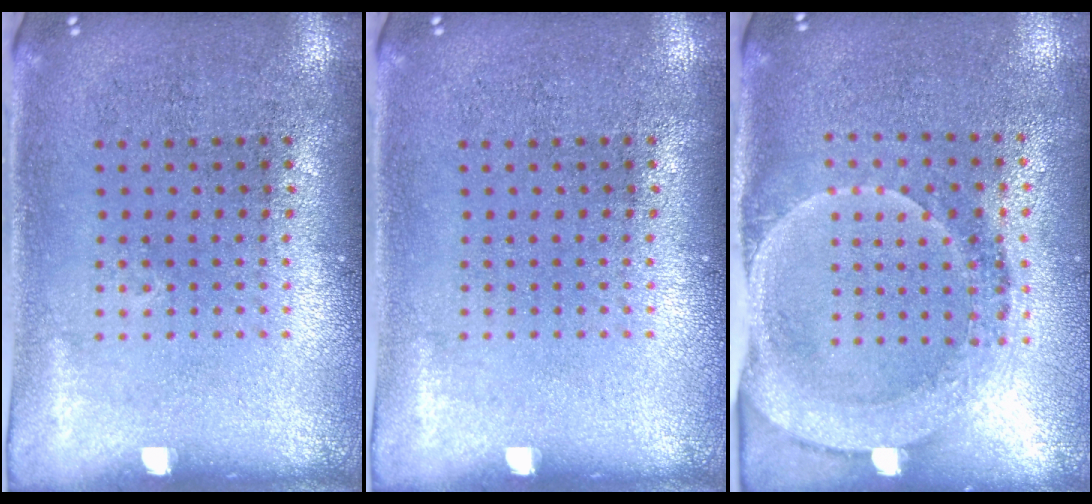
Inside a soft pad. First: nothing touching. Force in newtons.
{"total": 0.0}
{"total": 1.8, "press": 1.6, "slide": 0.8}